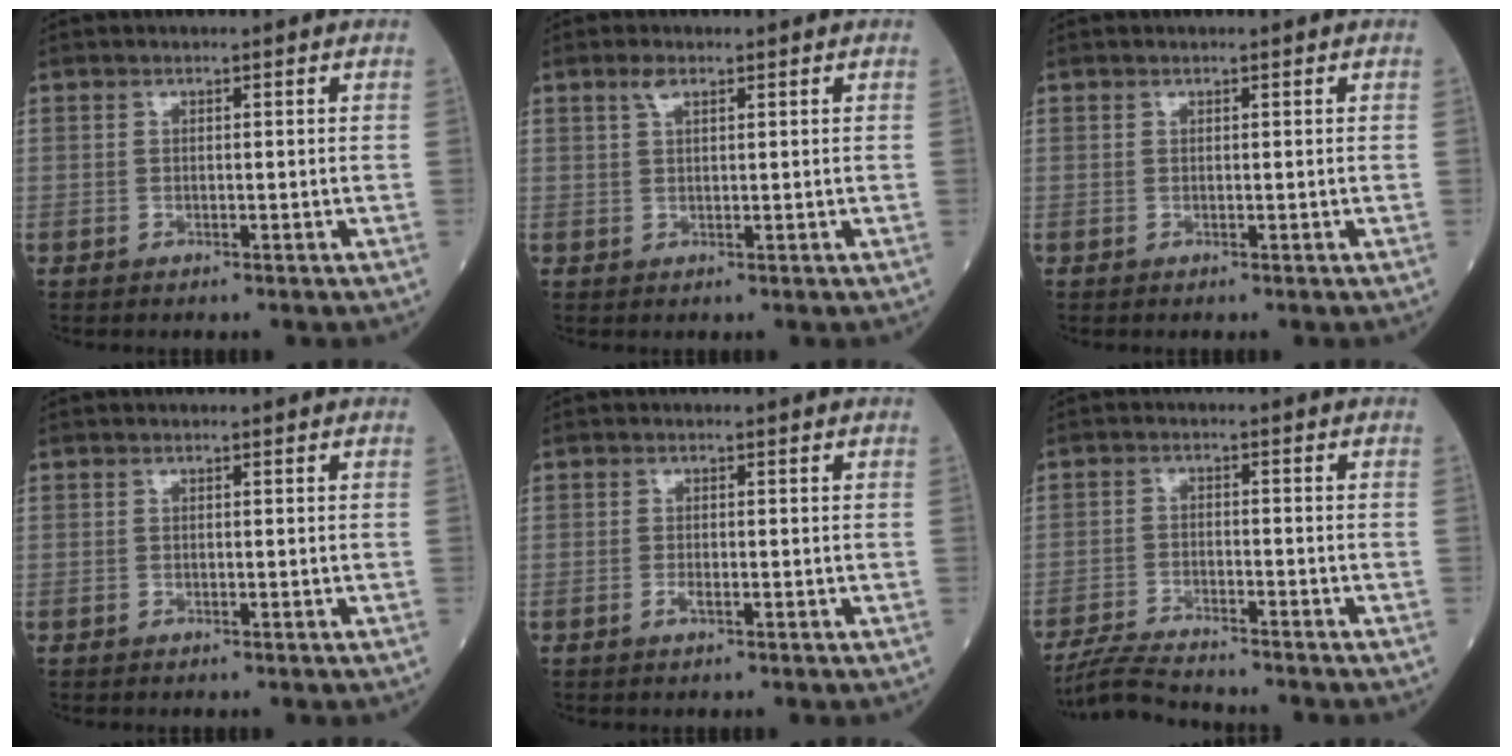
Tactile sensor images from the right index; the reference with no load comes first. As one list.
[{"total": 1.8, "force": [1.1, 0.6, 1.3], "torque": [-0.028, 0.006, 0.023]}, {"total": 0.0}, {"total": 0.0}, {"total": 0.9, "force": [-0.4, 0.2, 0.8], "torque": [-0.019, 0.000, -0.007]}, {"total": 7.5, "force": [-7.1, 0.1, 2.6], "torque": [-0.047, -0.021, -0.124]}]